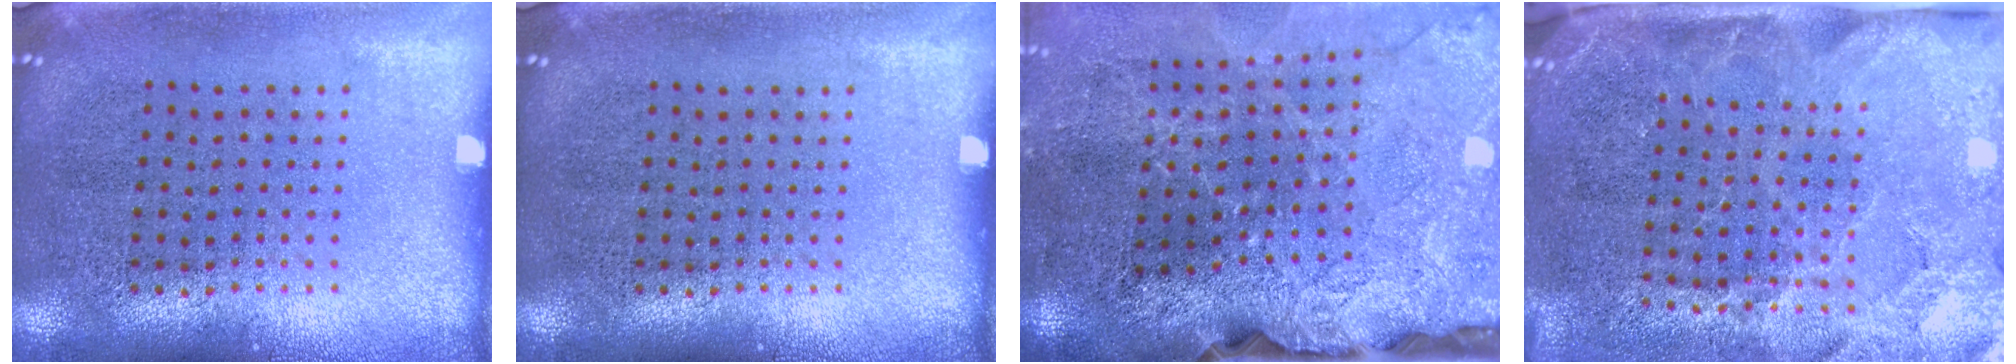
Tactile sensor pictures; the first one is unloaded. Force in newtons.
{"total": 0.0}
{"total": 4.1, "press": 3.4, "slide": 2.4}
{"total": 3.8, "press": 3.2, "slide": 2.0}